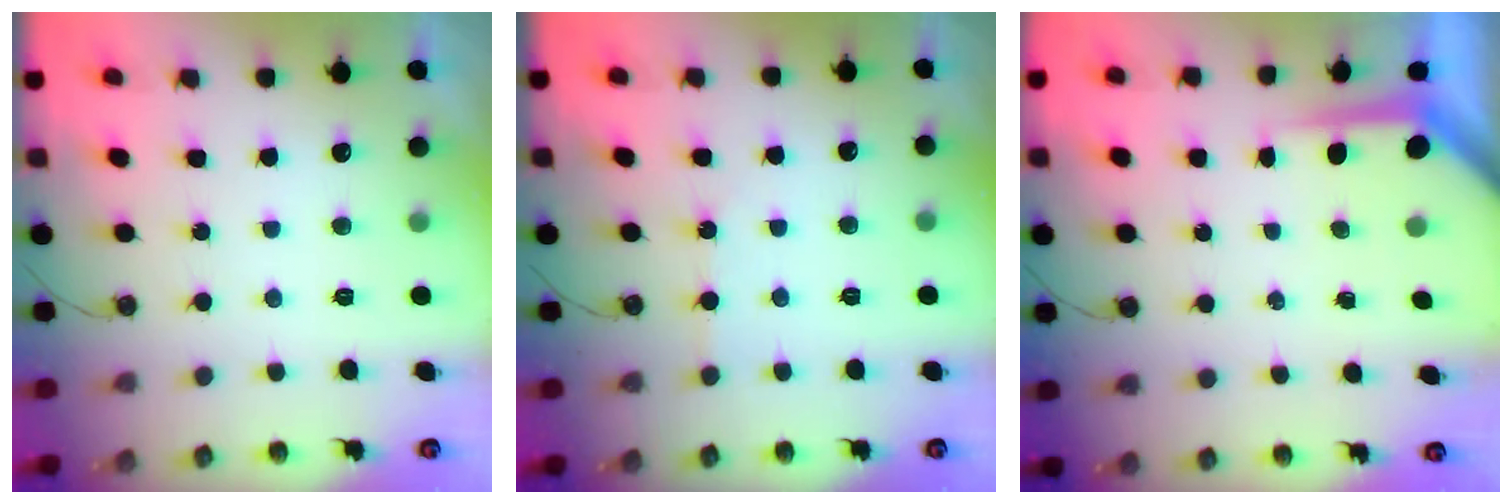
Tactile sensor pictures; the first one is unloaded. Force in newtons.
{"total": 1.0, "press": 1.0, "slide": 0.2}
{"total": 4.6, "press": 4.6, "slide": 0.3}